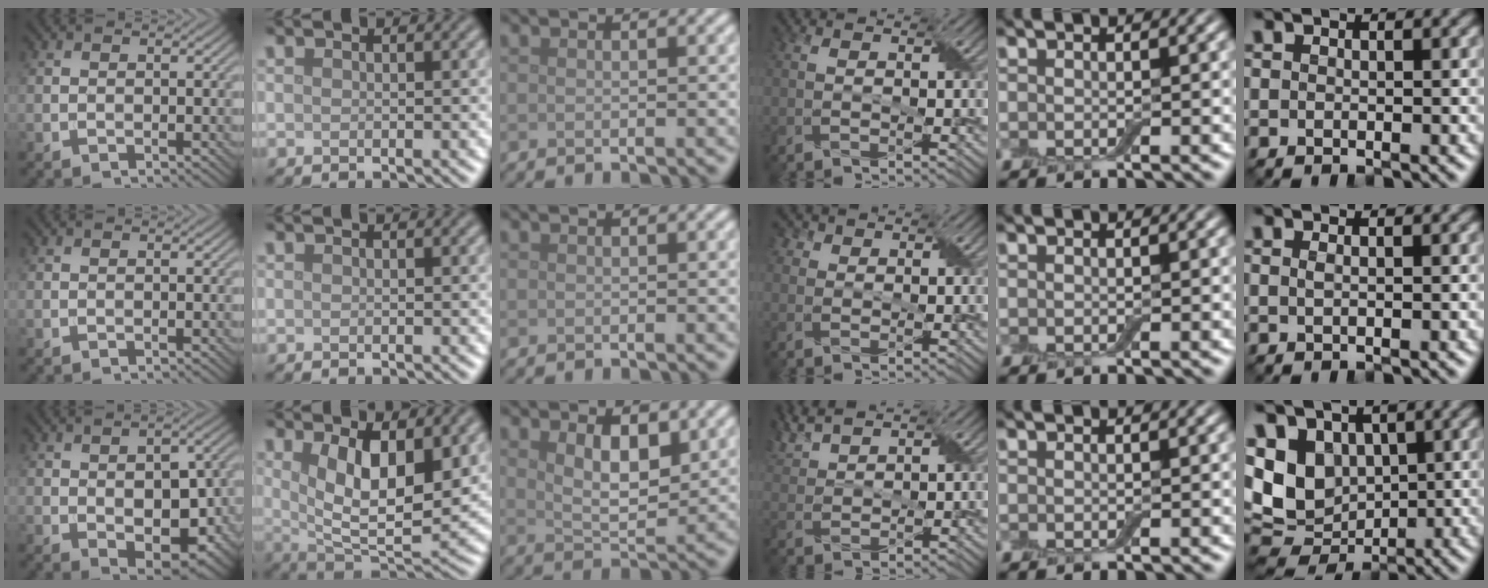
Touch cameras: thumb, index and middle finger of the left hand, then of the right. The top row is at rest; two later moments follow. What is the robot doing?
{"motion": "wrap", "object": "adhesive wrap"}